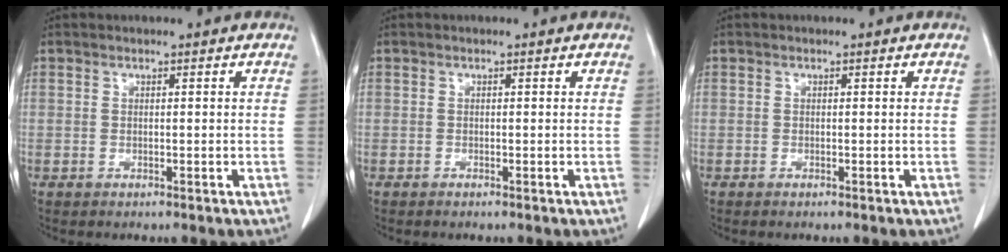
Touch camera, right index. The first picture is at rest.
{"total": 0.0}
{"total": 0.0}